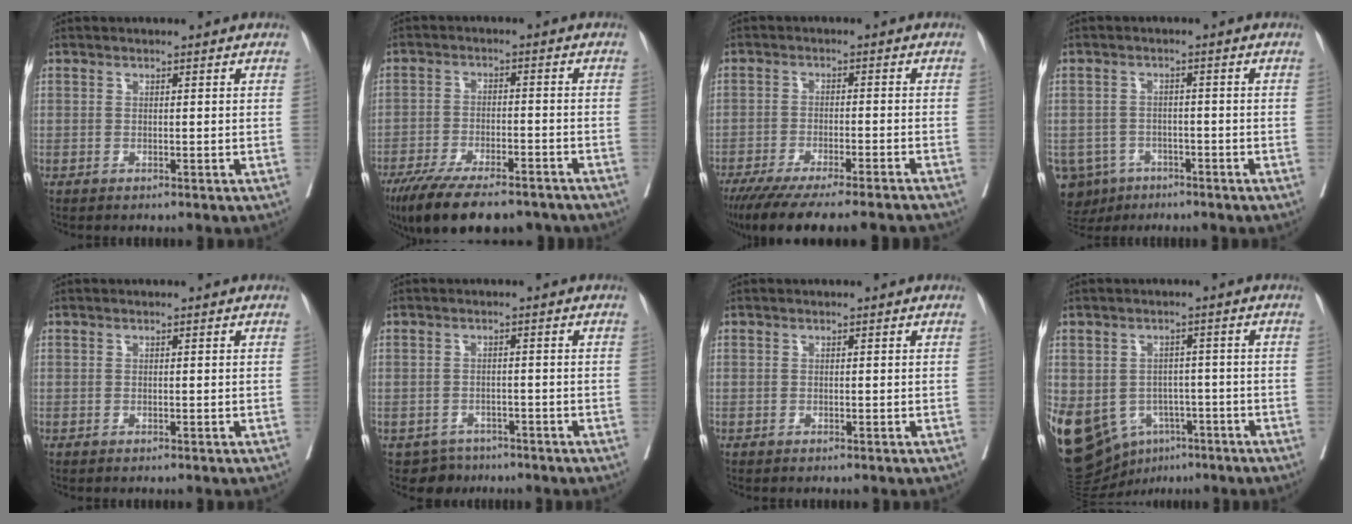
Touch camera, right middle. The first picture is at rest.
{"total": 17.5, "force": [-14.0, 4.7, 9.4], "torque": [-0.165, -0.021, -0.211]}
{"total": 18.4, "force": [-16.0, 0.7, 8.9], "torque": [-0.118, -0.053, -0.229]}
{"total": 9.1, "force": [-5.7, 6.8, 2.2], "torque": [-0.060, -0.004, -0.083]}
{"total": 0.0}
{"total": 3.6, "force": [-2.8, 2.3, -0.2], "torque": [0.004, 0.003, -0.041]}
{"total": 0.0}
{"total": 22.7, "force": [-9.9, 17.3, 11.0], "torque": [-0.329, -0.012, -0.135]}